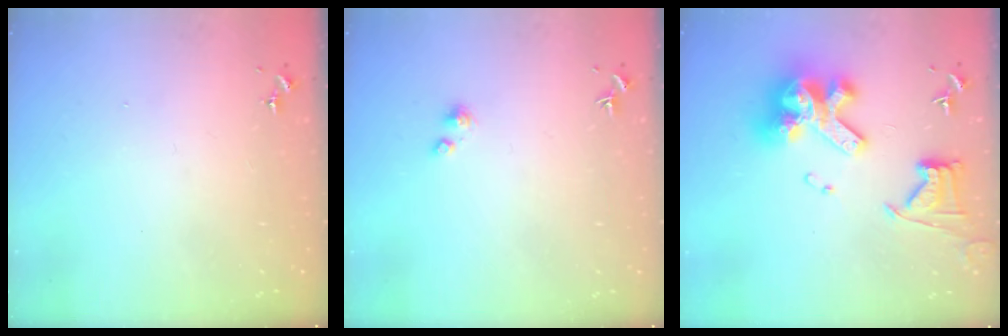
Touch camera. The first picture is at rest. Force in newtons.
{"total": 2.2, "press": 2.2, "slide": 0.2}
{"total": 19.8, "press": 19.7, "slide": 2.4}